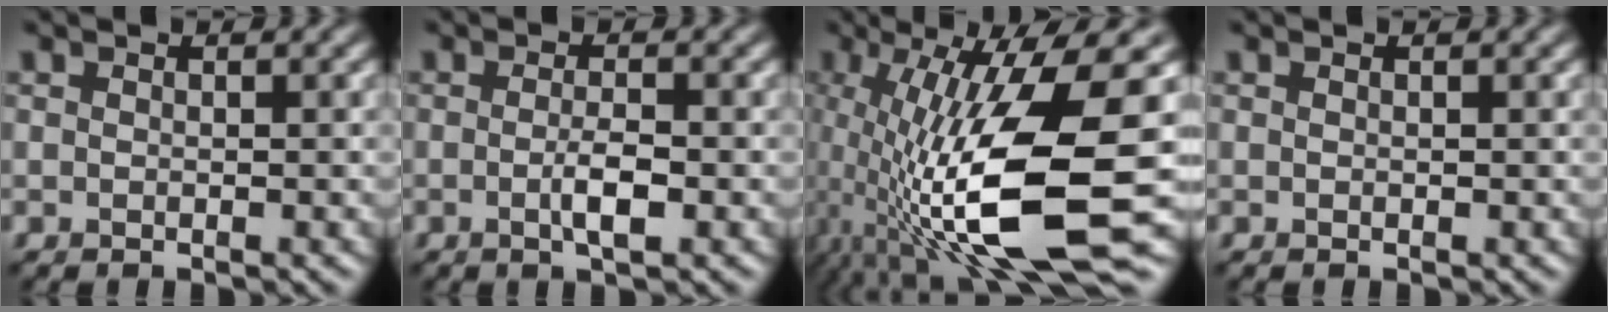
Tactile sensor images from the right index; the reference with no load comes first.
{"total": 2.3, "force": [-0.5, 0.4, 2.2], "torque": [-0.039, 0.000, -0.011]}
{"total": 13.5, "force": [-2.5, 3.6, 12.7], "torque": [-0.238, -0.018, -0.036]}
{"total": 0.0}